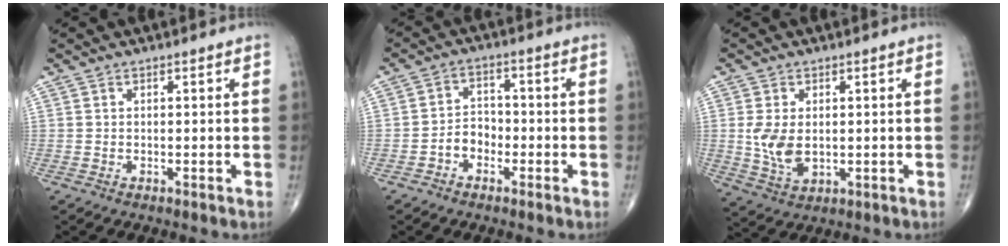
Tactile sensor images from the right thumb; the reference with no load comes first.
{"total": 4.5, "force": [-2.0, 3.4, 2.2], "torque": [-0.018, 0.025, -0.043]}
{"total": 6.6, "force": [0.1, 4.0, 5.2], "torque": [-0.107, -0.010, 0.009]}